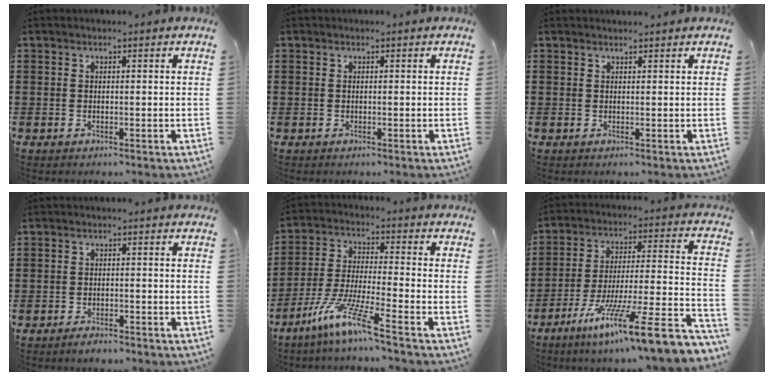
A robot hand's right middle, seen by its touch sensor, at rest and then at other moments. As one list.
[{"total": 0.0}, {"total": 0.7, "force": [0.7, -0.1, 0.0], "torque": [-0.002, 0.000, 0.014]}, {"total": 1.6, "force": [-1.5, 0.3, 0.4], "torque": [-0.011, -0.001, -0.029]}, {"total": 9.3, "force": [-6.8, 0.2, 6.3], "torque": [-0.140, -0.014, -0.137]}, {"total": 13.9, "force": [-9.5, 0.6, 10.1], "torque": [-0.160, 0.007, -0.169]}]